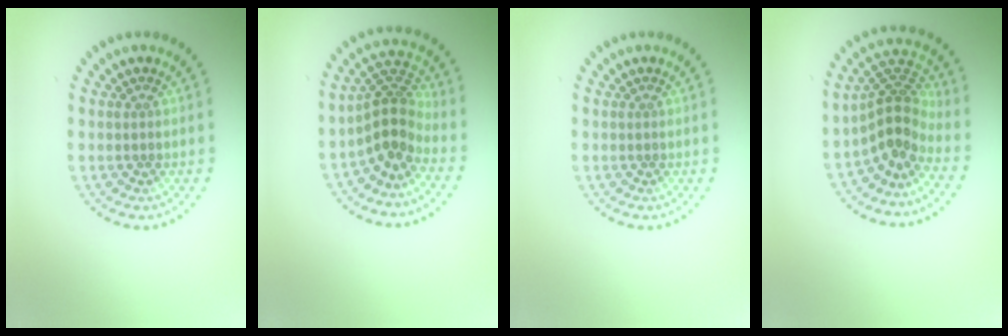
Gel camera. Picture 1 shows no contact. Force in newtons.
{"total": 3.9, "press": 2.9, "slide": 2.6}
{"total": 0.0}
{"total": 4.1, "press": 2.9, "slide": 2.9}